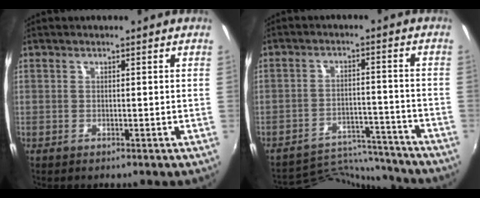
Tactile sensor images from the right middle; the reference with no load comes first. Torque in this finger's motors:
{"motor_torque": [-1.19, -0.94, -0.16, -0.08]}